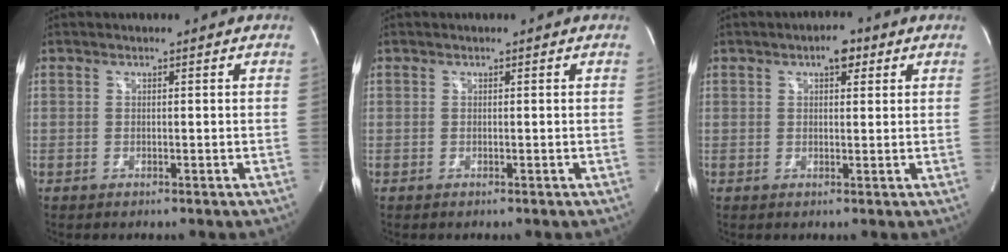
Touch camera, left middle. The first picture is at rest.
{"total": 0.0}
{"total": 3.3, "force": [1.8, 1.3, 2.4], "torque": [-0.039, 0.012, 0.027]}